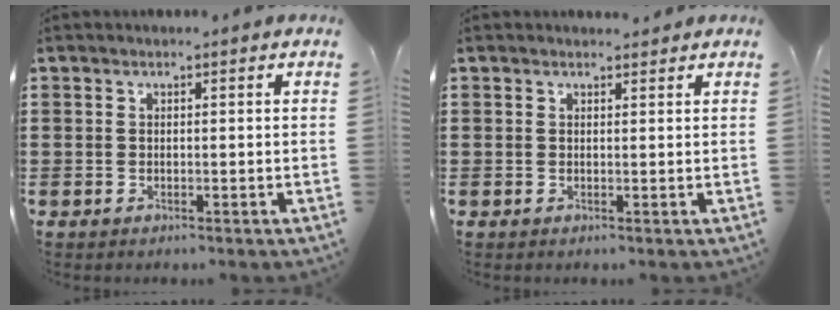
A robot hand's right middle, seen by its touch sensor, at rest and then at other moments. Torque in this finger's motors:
{"motor_torque": [0.37, -0.13, 0.00, 0.00]}